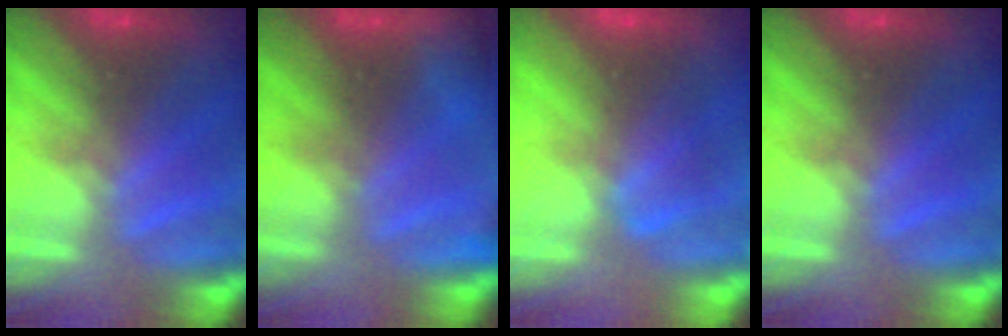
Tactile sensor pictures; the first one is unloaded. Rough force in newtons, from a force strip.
{"total": 5.4}
{"total": 2.7}
{"total": 0.0}